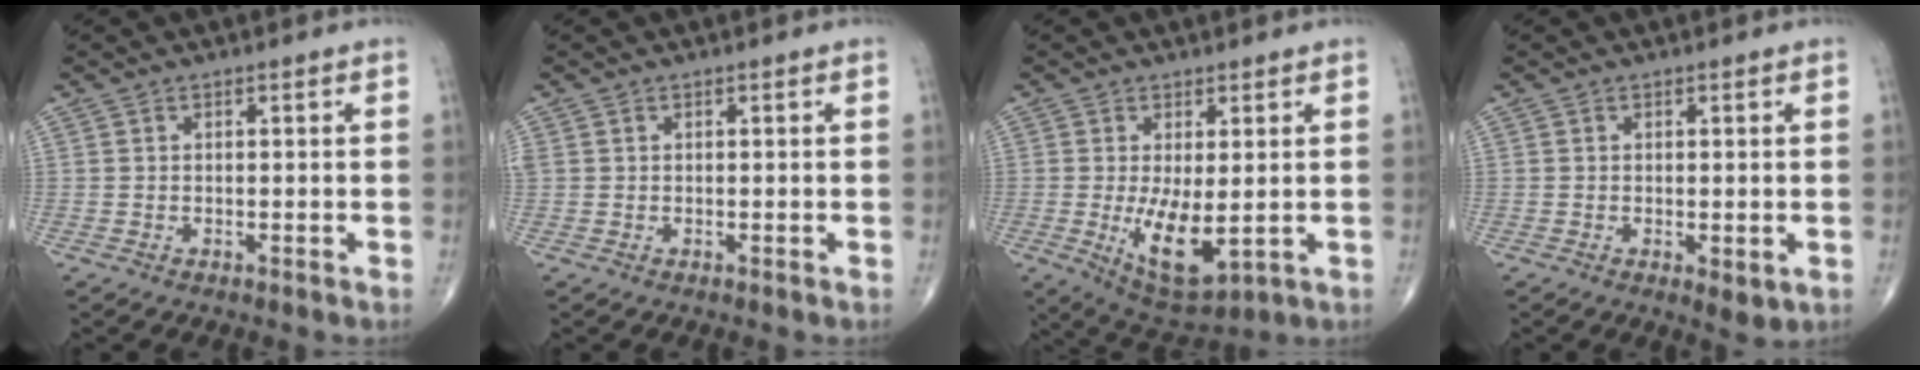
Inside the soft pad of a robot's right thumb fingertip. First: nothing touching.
{"total": 1.0, "force": [0.3, 0.9, 0.5], "torque": [-0.015, 0.009, 0.008]}
{"total": 9.3, "force": [-1.0, 3.9, 8.4], "torque": [-0.133, -0.027, -0.002]}
{"total": 2.8, "force": [-0.6, 1.2, 2.5], "torque": [-0.031, -0.009, -0.005]}